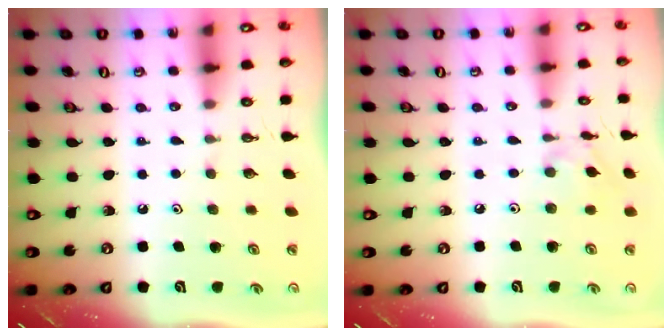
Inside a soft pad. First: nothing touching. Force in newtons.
{"total": 6.0, "press": 6.0, "slide": 0.4}